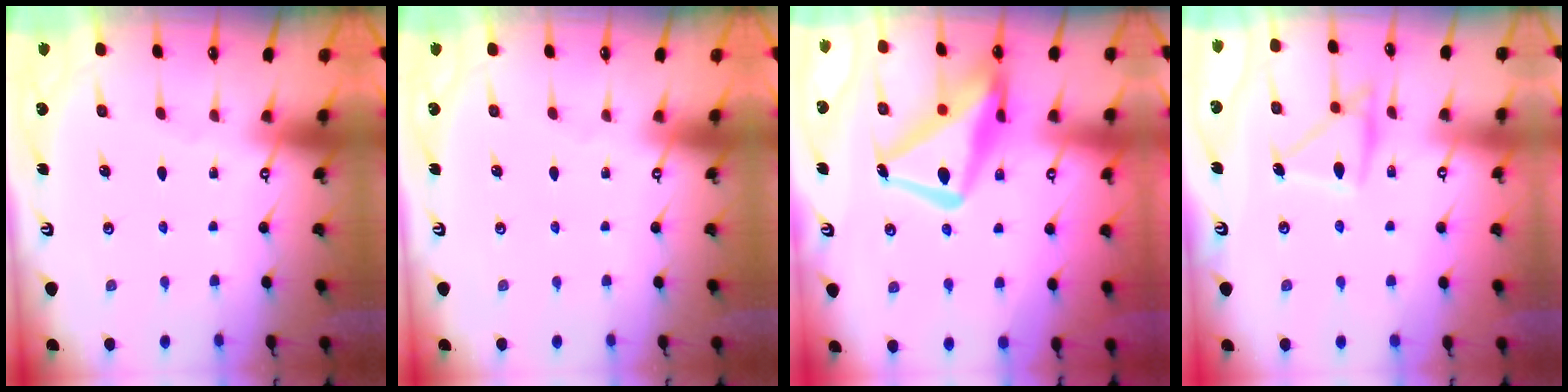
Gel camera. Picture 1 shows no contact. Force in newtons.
{"total": 0.0}
{"total": 18.7, "press": 18.6, "slide": 1.7}
{"total": 15.7, "press": 15.7, "slide": 0.9}